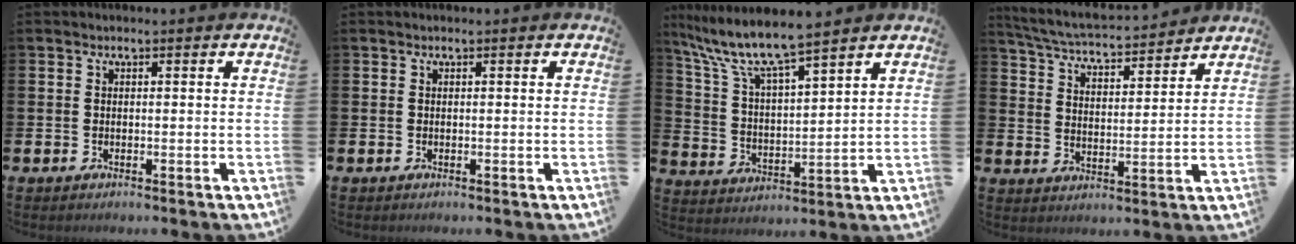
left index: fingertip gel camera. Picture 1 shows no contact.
{"total": 0.0}
{"total": 8.6, "force": [7.6, 0.9, 3.8], "torque": [-0.109, -0.042, 0.131]}
{"total": 5.2, "force": [5.0, 0.5, 1.1], "torque": [-0.046, -0.038, 0.084]}